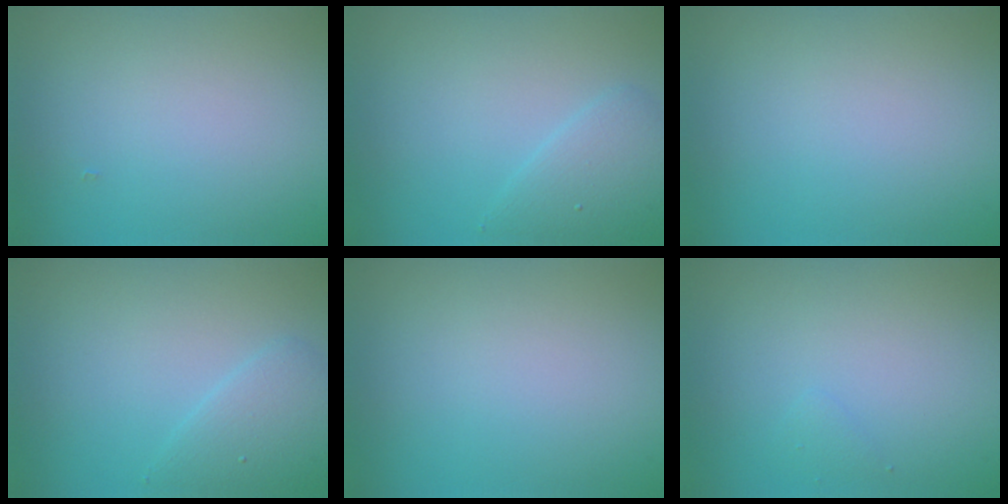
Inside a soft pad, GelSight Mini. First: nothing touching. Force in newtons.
{"total": 2.7, "press": 2.7, "slide": 0.2}
{"total": 0.0}
{"total": 2.7, "press": 2.7, "slide": 0.2}
{"total": 0.0}
{"total": 0.6, "press": 0.6, "slide": 0.0}